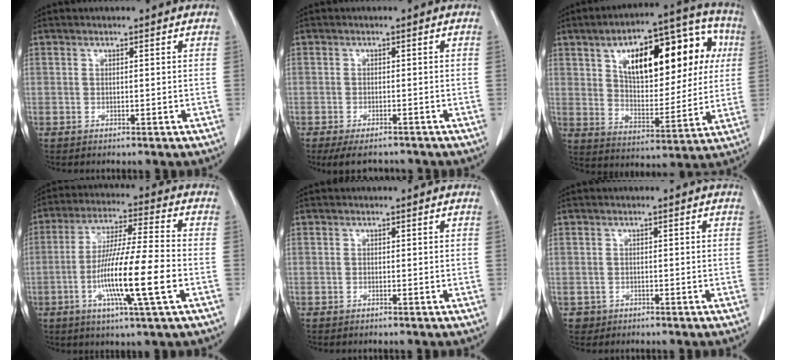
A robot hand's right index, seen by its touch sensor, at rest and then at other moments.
{"total": 6.3, "force": [-5.3, 2.0, 2.7], "torque": [-0.036, -0.010, -0.079]}
{"total": 21.2, "force": [6.4, 9.2, 18.0], "torque": [-0.265, 0.045, 0.098]}
{"total": 13.8, "force": [-3.7, 0.0, 13.3], "torque": [-0.250, -0.012, -0.073]}
{"total": 0.0}
{"total": 1.6, "force": [-0.7, 1.4, -0.1], "torque": [-0.002, 0.006, -0.014]}